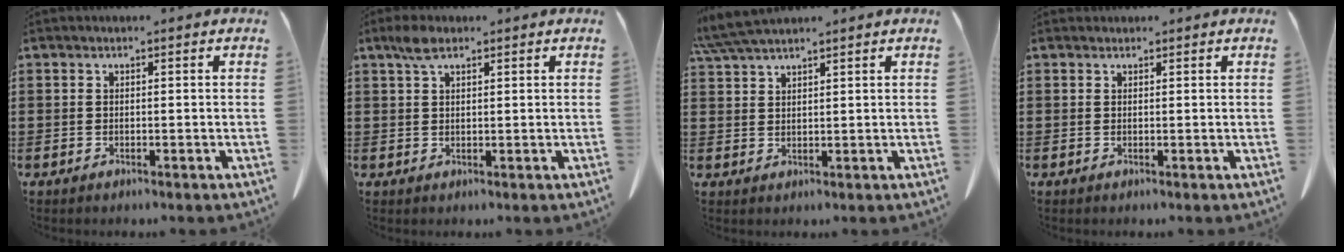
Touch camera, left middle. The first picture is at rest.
{"total": 3.2, "force": [1.9, 1.3, 2.2], "torque": [-0.050, 0.003, 0.035]}
{"total": 4.8, "force": [4.2, 0.4, 2.3], "torque": [-0.057, -0.006, 0.079]}
{"total": 0.6, "force": [0.6, 0.2, 0.0], "torque": [-0.002, -0.001, 0.013]}